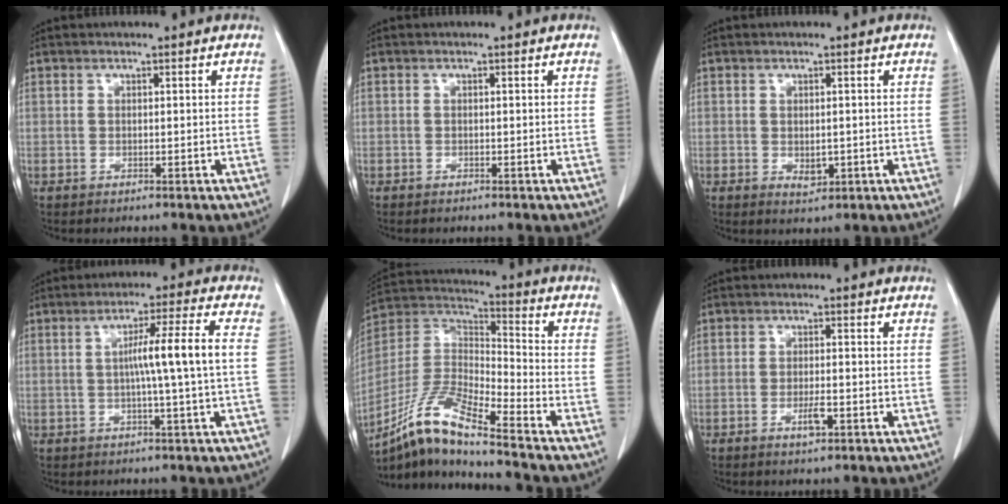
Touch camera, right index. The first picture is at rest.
{"total": 0.0}
{"total": 2.3, "force": [-0.4, 1.4, 1.8], "torque": [-0.025, -0.003, 0.002]}
{"total": 7.5, "force": [0.0, -1.6, 7.4], "torque": [-0.122, 0.009, 0.004]}
{"total": 13.7, "force": [-10.8, 0.1, 8.5], "torque": [-0.180, -0.001, -0.205]}
{"total": 2.7, "force": [-1.2, 0.6, 2.4], "torque": [-0.042, -0.001, -0.017]}